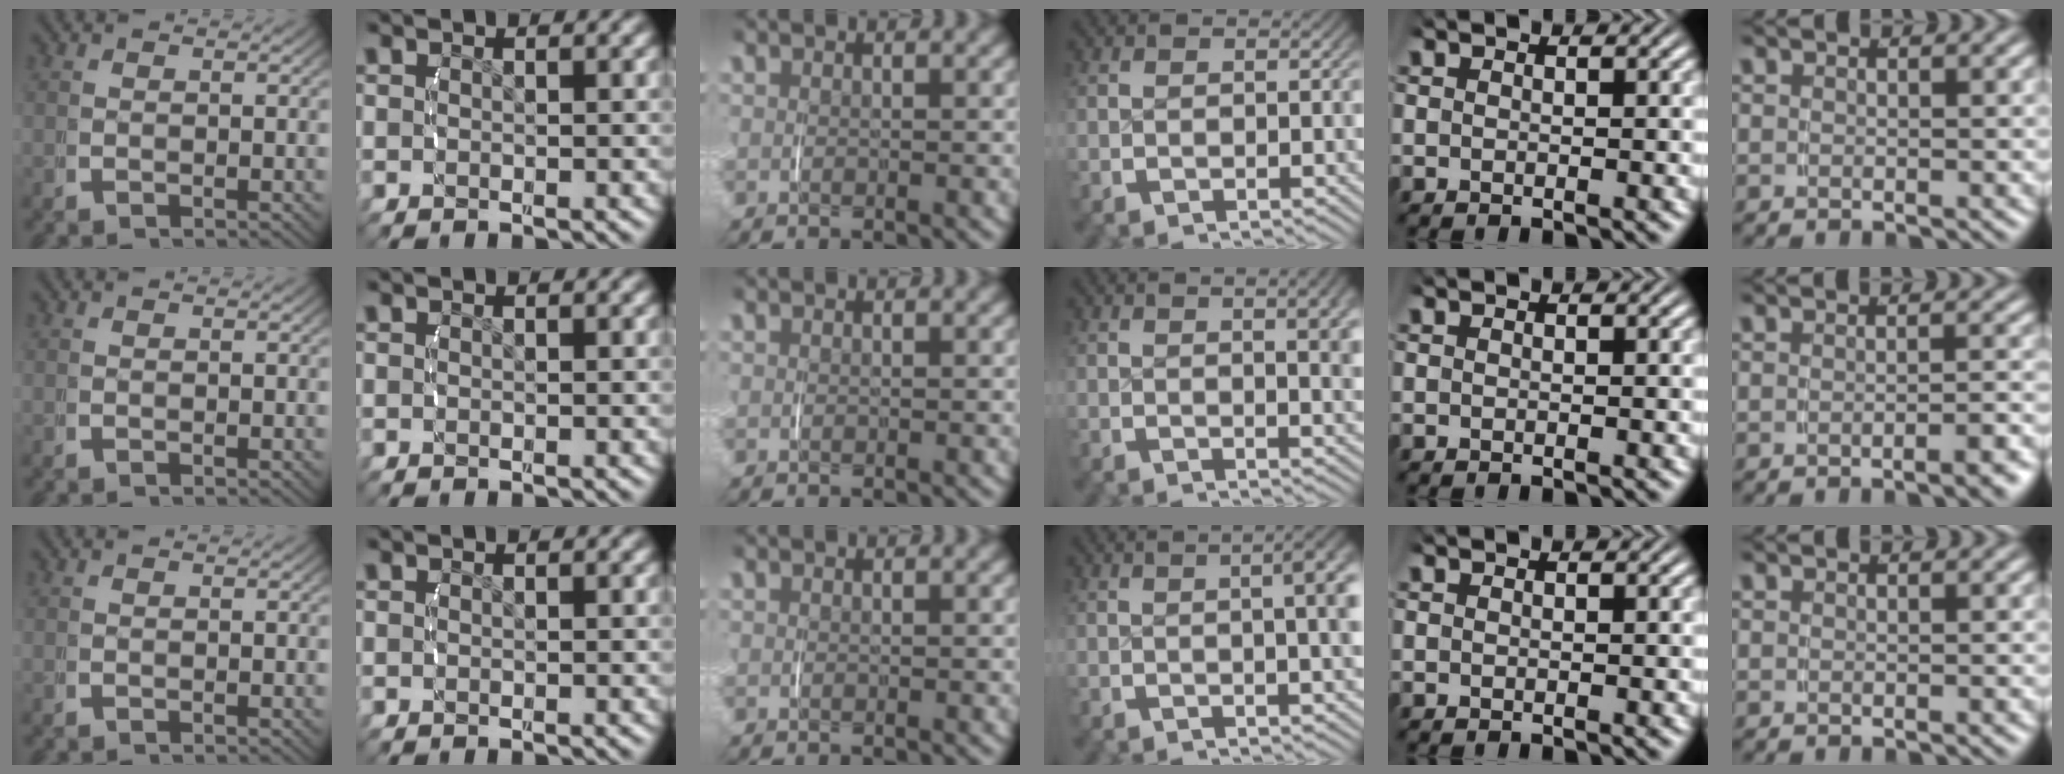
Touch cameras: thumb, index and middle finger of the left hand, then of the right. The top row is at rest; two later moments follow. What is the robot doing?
{"motion": "lift_and_place", "object": "string"}